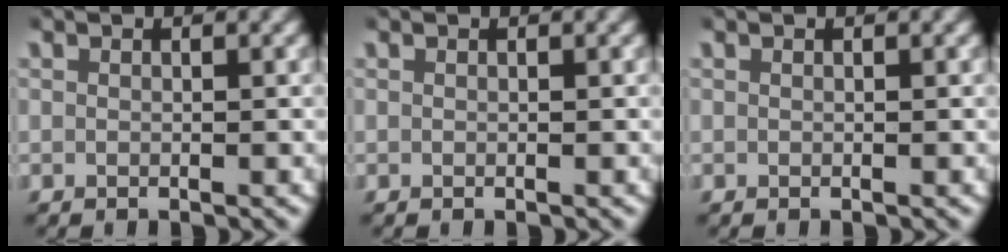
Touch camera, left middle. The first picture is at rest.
{"total": 0.0}
{"total": 0.0}